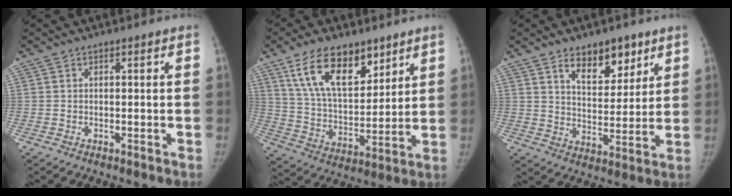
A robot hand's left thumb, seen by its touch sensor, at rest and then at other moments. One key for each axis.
{"total": 16.7, "fx": 10.0, "fy": 8.5, "fz": 10.2, "tx": -0.137, "ty": -0.049, "tz": 0.188}
{"total": 10.5, "fx": 6.6, "fy": 5.6, "fz": 5.9, "tx": -0.054, "ty": -0.045, "tz": 0.111}